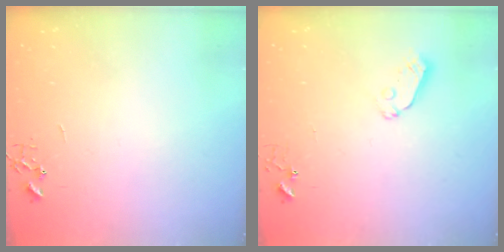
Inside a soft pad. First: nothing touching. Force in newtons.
{"total": 5.5, "press": 5.5, "slide": 0.6}